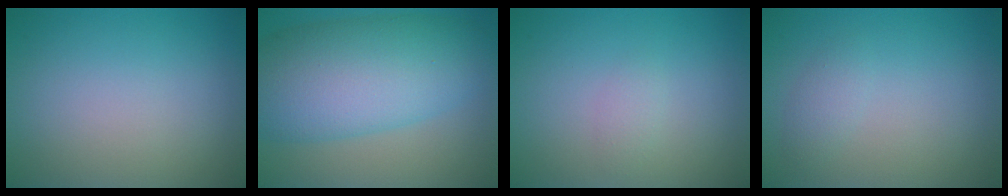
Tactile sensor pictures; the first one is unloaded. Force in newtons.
{"total": 10.7, "press": 10.7, "slide": 0.4}
{"total": 0.8, "press": 0.8, "slide": 0.0}
{"total": 2.3, "press": 2.3, "slide": 0.2}